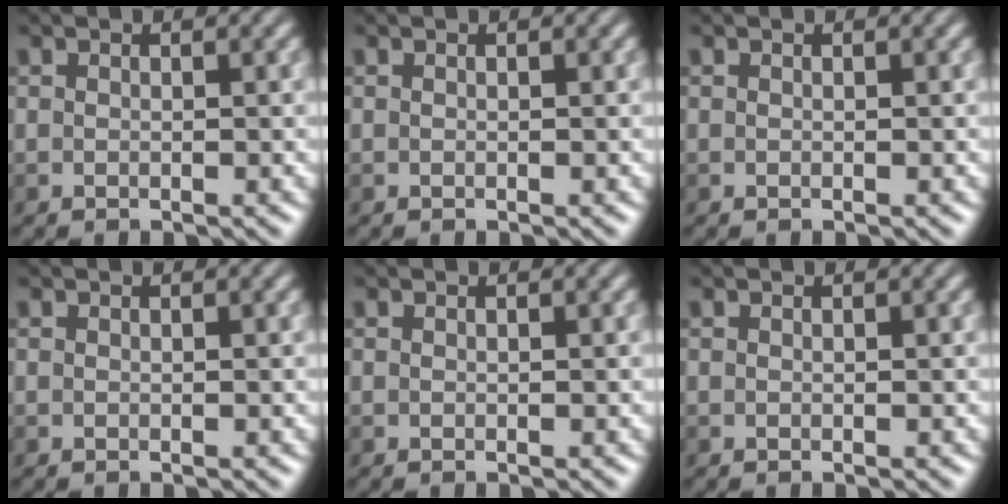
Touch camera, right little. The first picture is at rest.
{"total": 0.0}
{"total": 0.0}
{"total": 0.0}
{"total": 0.0}
{"total": 0.0}